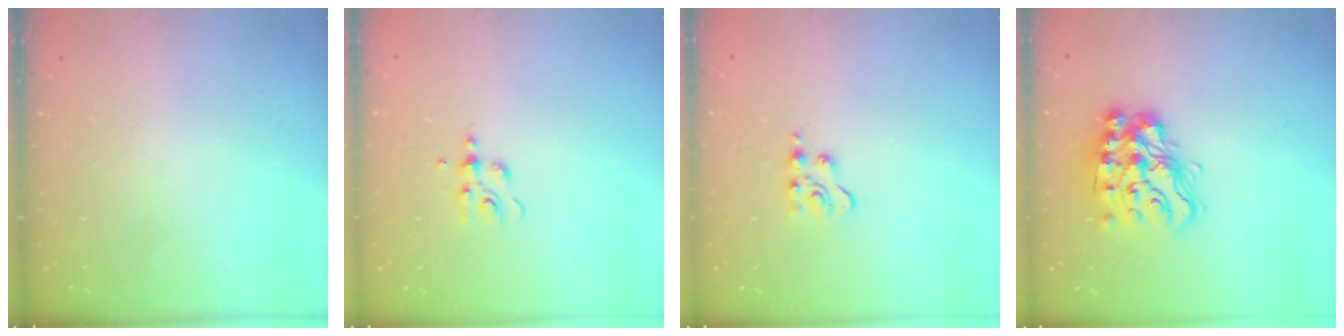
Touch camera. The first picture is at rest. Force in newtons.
{"total": 4.8, "press": 4.8, "slide": 0.5}
{"total": 3.7, "press": 3.6, "slide": 0.5}
{"total": 16.4, "press": 16.1, "slide": 3.4}